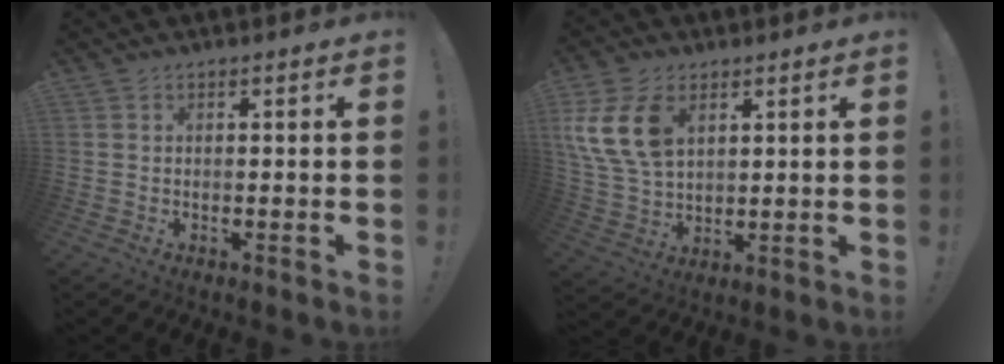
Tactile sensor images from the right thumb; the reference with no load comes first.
{"total": 14.8, "force": [5.7, 9.6, 9.6], "torque": [-0.199, -0.019, 0.108]}